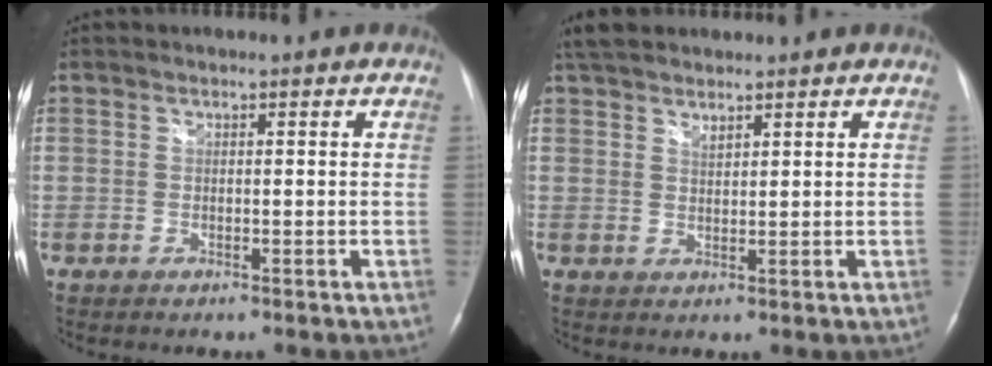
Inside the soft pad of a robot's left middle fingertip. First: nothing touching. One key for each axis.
{"total": 5.6, "fx": 4.7, "fy": 1.8, "fz": 2.5, "tx": -0.048, "ty": 0.012, "tz": 0.088}